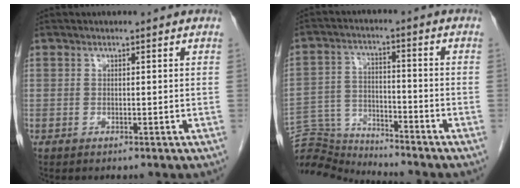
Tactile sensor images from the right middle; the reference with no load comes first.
{"total": 9.9, "force": [-9.8, -0.4, -0.3], "torque": [-0.001, 0.016, -0.184]}